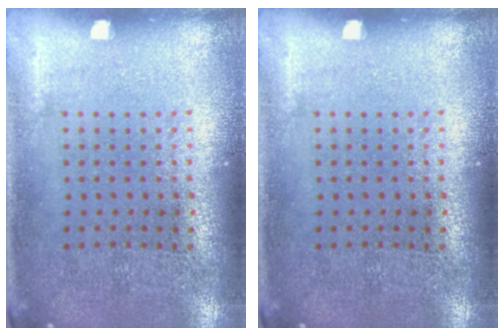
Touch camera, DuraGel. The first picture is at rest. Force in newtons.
{"total": 0.0}